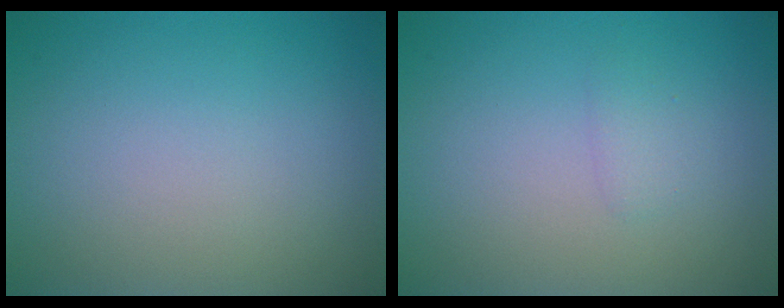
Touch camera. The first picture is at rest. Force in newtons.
{"total": 0.9, "press": 0.9, "slide": 0.1}